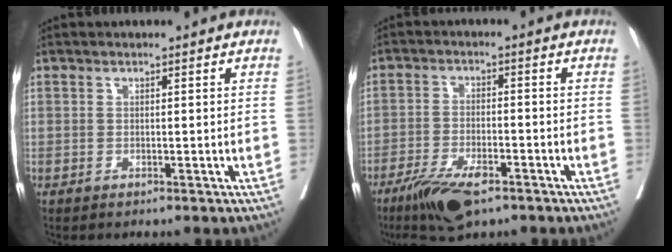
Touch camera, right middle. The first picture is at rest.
{"total": 8.8, "force": [-5.8, 2.5, 6.1], "torque": [-0.111, -0.013, -0.099]}